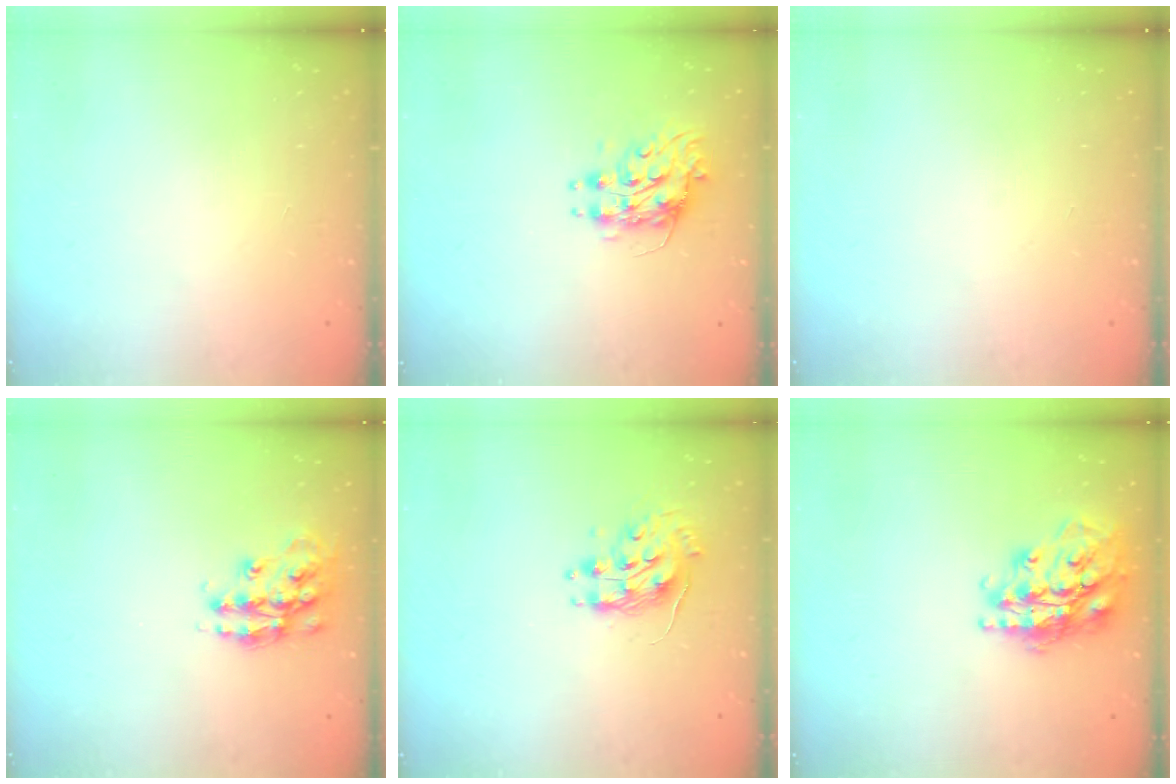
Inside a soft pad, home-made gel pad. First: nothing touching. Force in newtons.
{"total": 8.1, "press": 8.1, "slide": 0.2}
{"total": 0.0}
{"total": 13.7, "press": 13.7, "slide": 0.9}
{"total": 9.7, "press": 9.7, "slide": 0.8}
{"total": 20.3, "press": 20.3, "slide": 1.6}